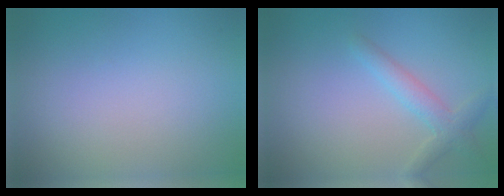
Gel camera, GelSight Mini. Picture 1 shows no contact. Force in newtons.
{"total": 2.3, "press": 2.3, "slide": 0.0}